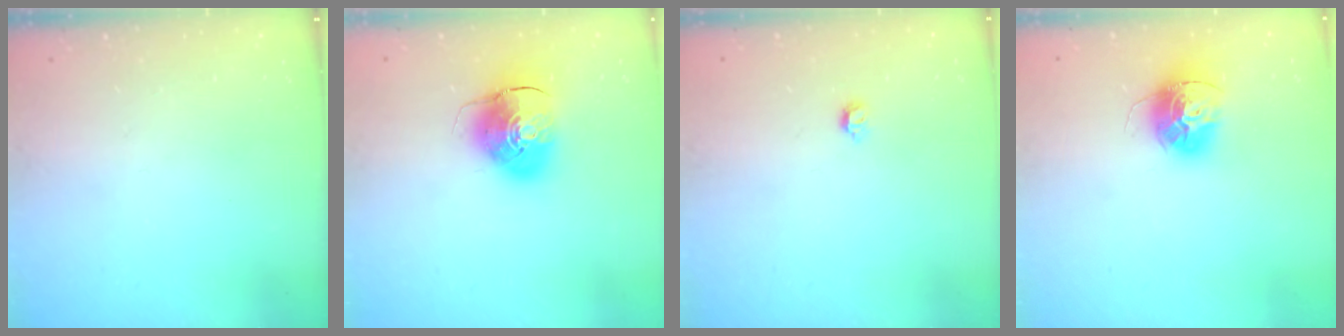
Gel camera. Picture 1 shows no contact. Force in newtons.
{"total": 10.4, "press": 10.2, "slide": 1.7}
{"total": 4.6, "press": 4.5, "slide": 0.9}
{"total": 13.7, "press": 13.7, "slide": 1.2}